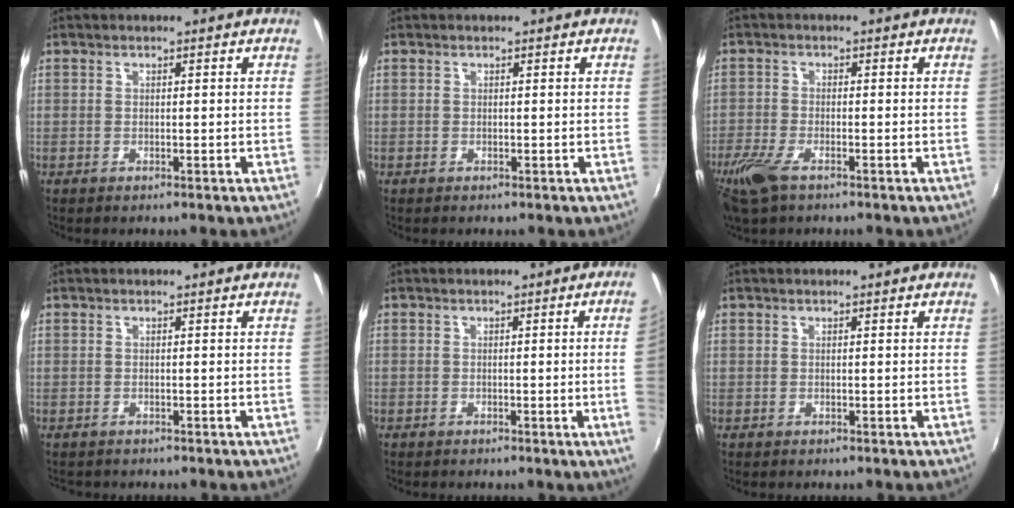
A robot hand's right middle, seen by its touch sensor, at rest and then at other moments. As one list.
[{"total": 0.0}, {"total": 6.5, "force": [-4.2, 2.3, 4.3], "torque": [-0.112, -0.017, -0.084]}, {"total": 0.9, "force": [-0.8, 0.4, 0.0], "torque": [-0.006, -0.002, -0.013]}, {"total": 3.7, "force": [-0.1, -1.7, 3.3], "torque": [-0.053, -0.010, 0.005]}, {"total": 0.0}]